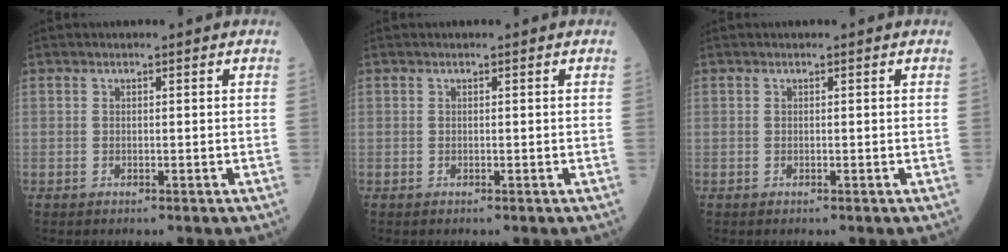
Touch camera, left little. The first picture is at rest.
{"total": 0.0}
{"total": 0.0}